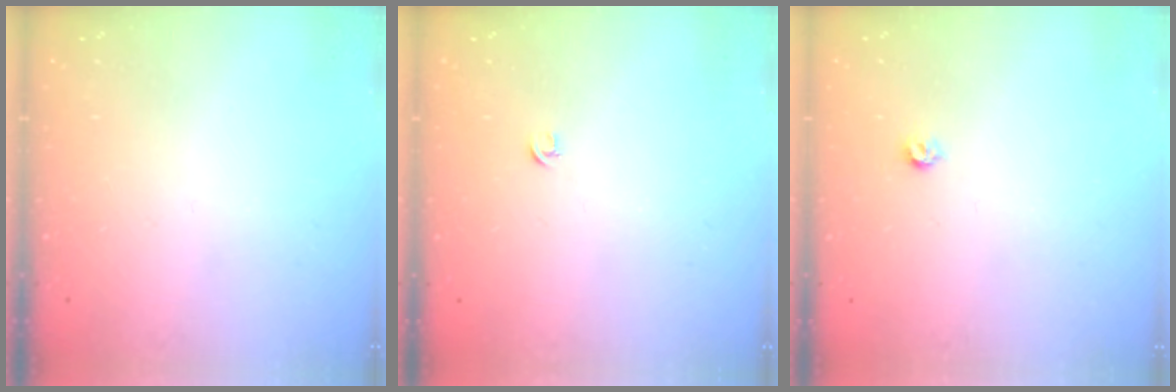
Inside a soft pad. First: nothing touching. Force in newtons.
{"total": 2.7, "press": 2.6, "slide": 0.6}
{"total": 3.0, "press": 3.0, "slide": 0.5}